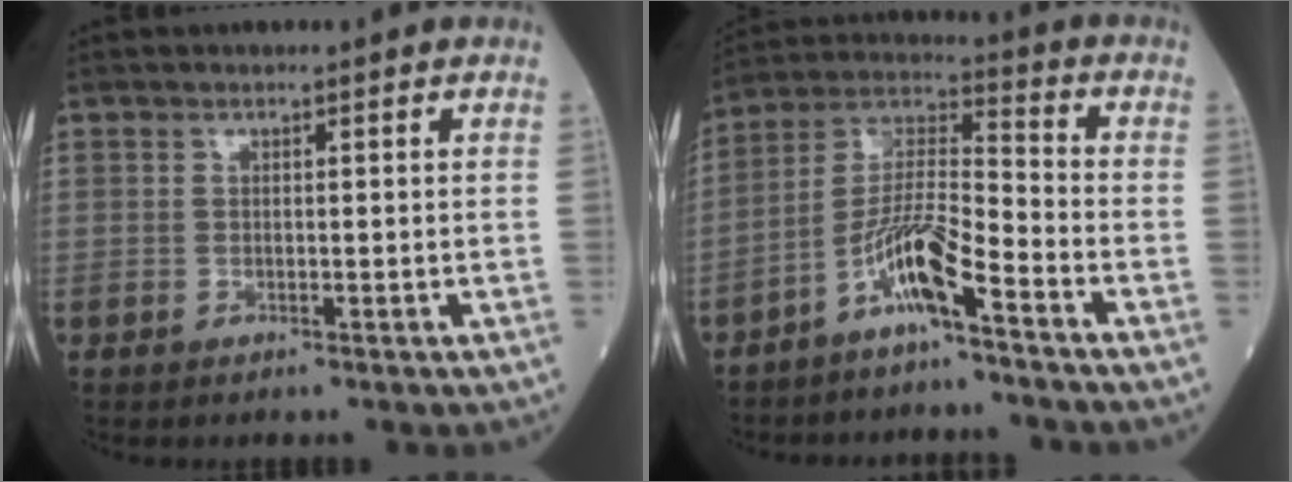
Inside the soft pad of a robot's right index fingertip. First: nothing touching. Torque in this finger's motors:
{"motor_torque": [1.31, -0.83, 0.69, 0.20]}